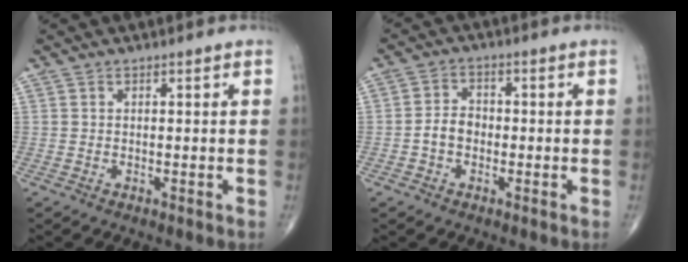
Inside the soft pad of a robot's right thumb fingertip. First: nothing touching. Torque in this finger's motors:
{"motor_torque": [0.67, 0.70, 0.26, -0.11, 0.01]}